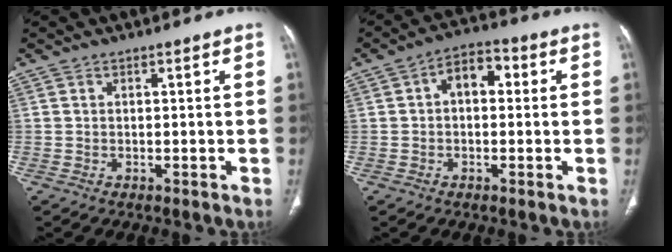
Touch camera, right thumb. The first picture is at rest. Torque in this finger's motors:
{"motor_torque": [0.89, 2.77, 0.89, -0.10, 0.03]}